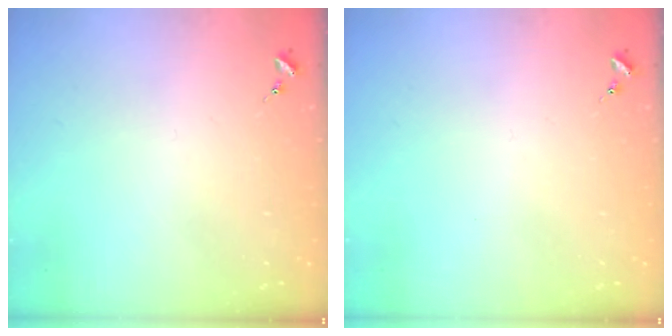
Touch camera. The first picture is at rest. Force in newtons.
{"total": 0.0}